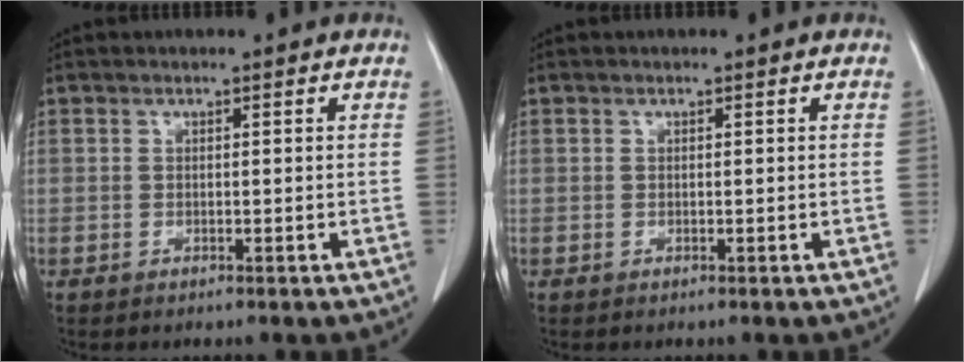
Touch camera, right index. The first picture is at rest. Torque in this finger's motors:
{"motor_torque": [0.00, 0.00, 0.00, 0.00]}